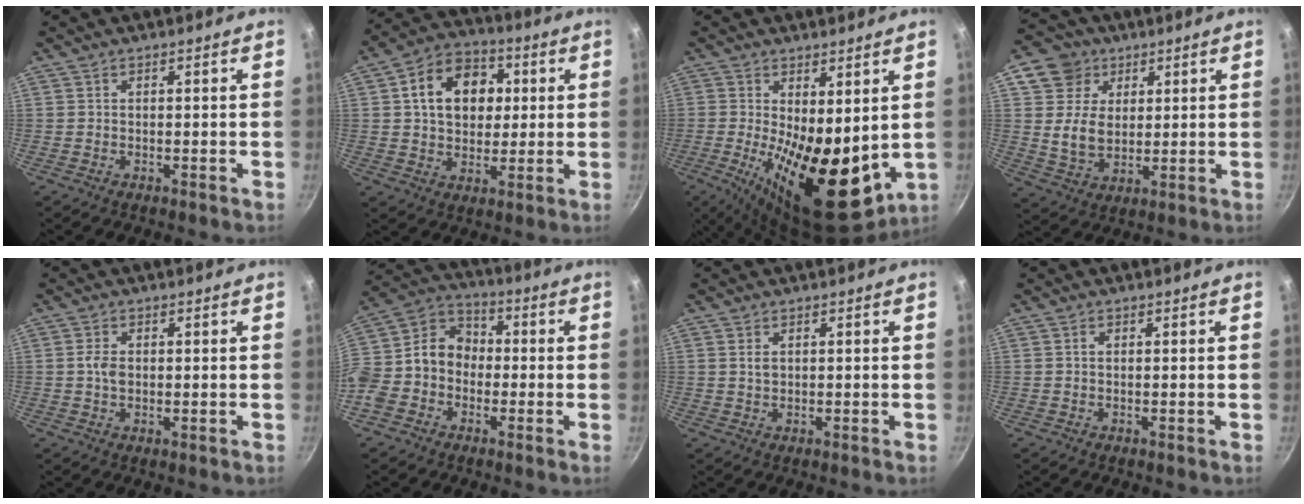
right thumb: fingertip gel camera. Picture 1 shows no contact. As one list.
[{"total": 14.2, "force": [3.0, 10.7, 8.8], "torque": [-0.108, 0.016, 0.039]}, {"total": 18.2, "force": [-0.6, 8.4, 16.1], "torque": [-0.213, -0.030, 0.006]}, {"total": 10.6, "force": [4.2, 8.8, 4.3], "torque": [-0.044, -0.018, 0.074]}, {"total": 3.1, "force": [0.2, 2.0, 2.3], "torque": [-0.044, 0.001, 0.002]}, {"total": 14.6, "force": [-2.7, 12.2, 7.5], "torque": [-0.115, 0.057, -0.071]}, {"total": 1.8, "force": [0.6, 1.3, 1.1], "torque": [-0.020, -0.001, 0.010]}, {"total": 0.9, "force": [0.2, 0.7, 0.5], "torque": [-0.008, 0.004, 0.004]}]